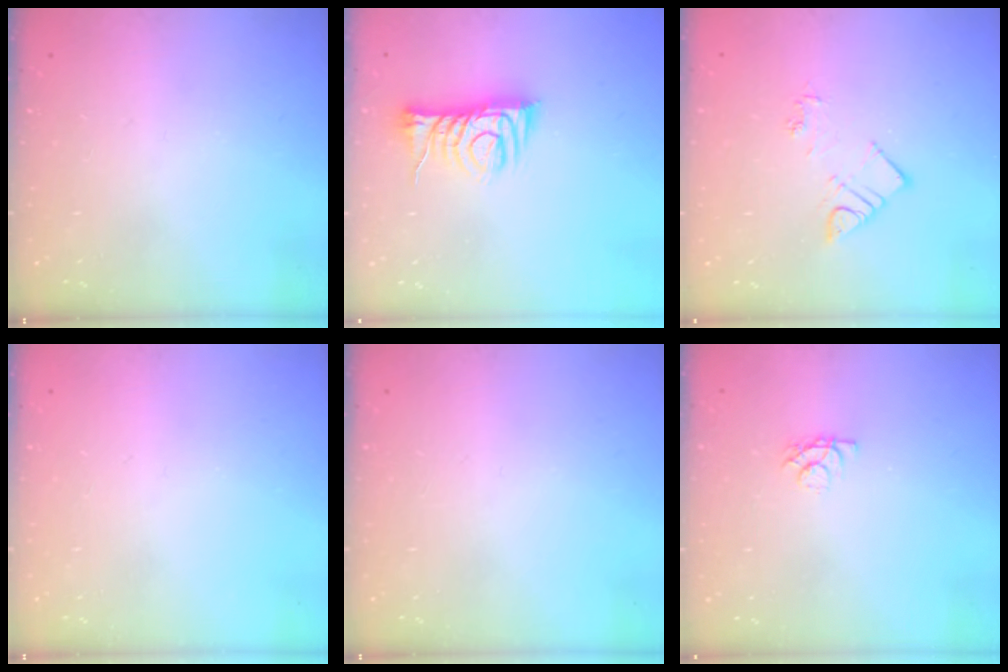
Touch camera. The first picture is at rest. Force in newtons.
{"total": 9.2, "press": 9.2, "slide": 0.6}
{"total": 7.3, "press": 7.2, "slide": 0.7}
{"total": 0.0}
{"total": 0.0}
{"total": 4.2, "press": 4.2, "slide": 0.5}